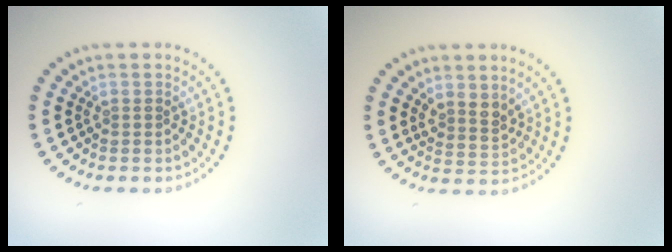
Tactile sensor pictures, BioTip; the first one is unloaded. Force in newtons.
{"total": 2.0, "press": 1.7, "slide": 1.1}